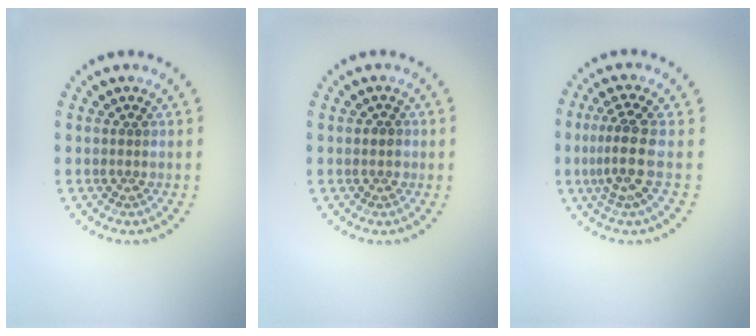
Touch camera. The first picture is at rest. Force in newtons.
{"total": 0.6, "press": 0.5, "slide": 0.2}
{"total": 3.2, "press": 2.4, "slide": 2.0}